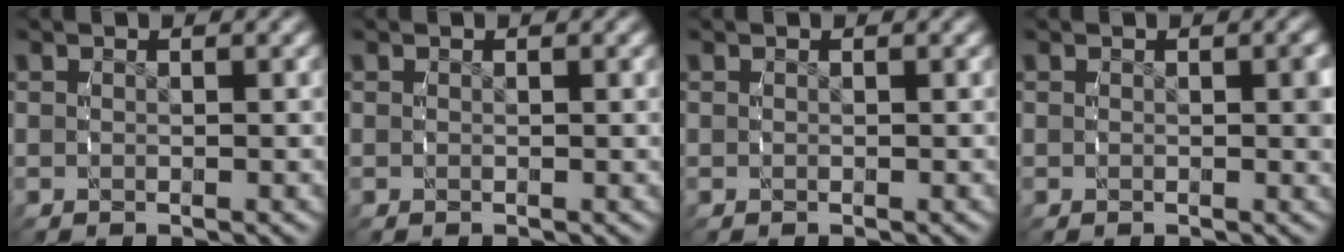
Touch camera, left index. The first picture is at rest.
{"total": 0.0}
{"total": 0.0}
{"total": 0.6, "force": [0.1, 0.2, 0.6], "torque": [-0.004, -0.001, 0.001]}